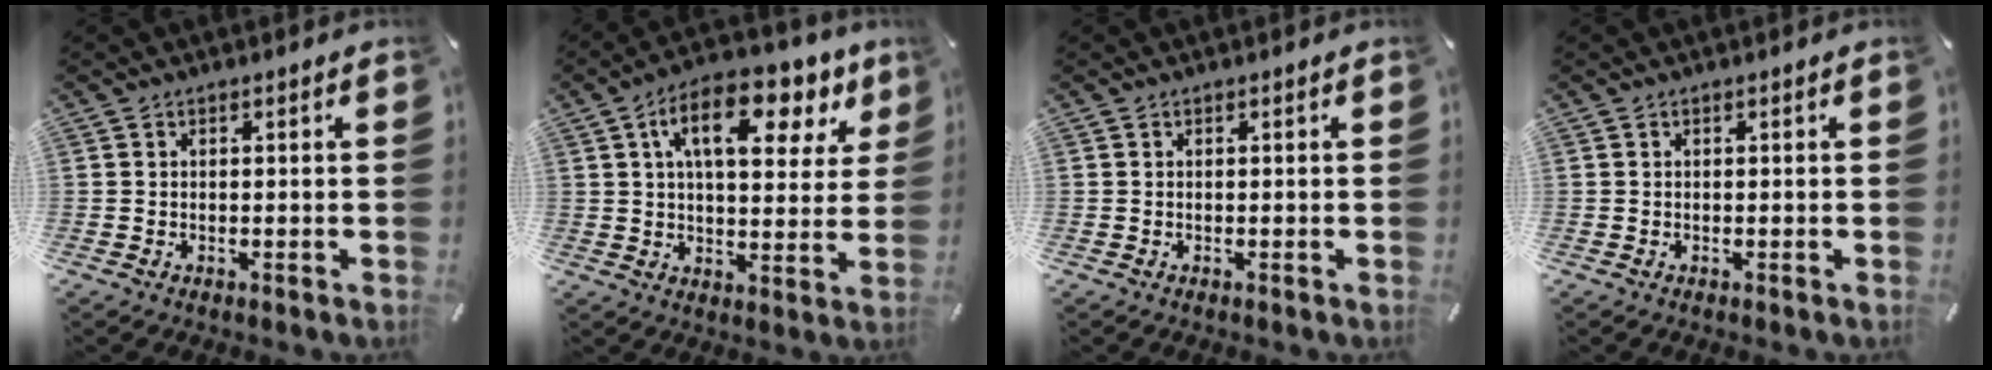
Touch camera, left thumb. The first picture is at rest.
{"total": 15.4, "force": [7.5, 7.6, 11.1], "torque": [-0.166, -0.027, 0.119]}
{"total": 0.0}
{"total": 0.0}